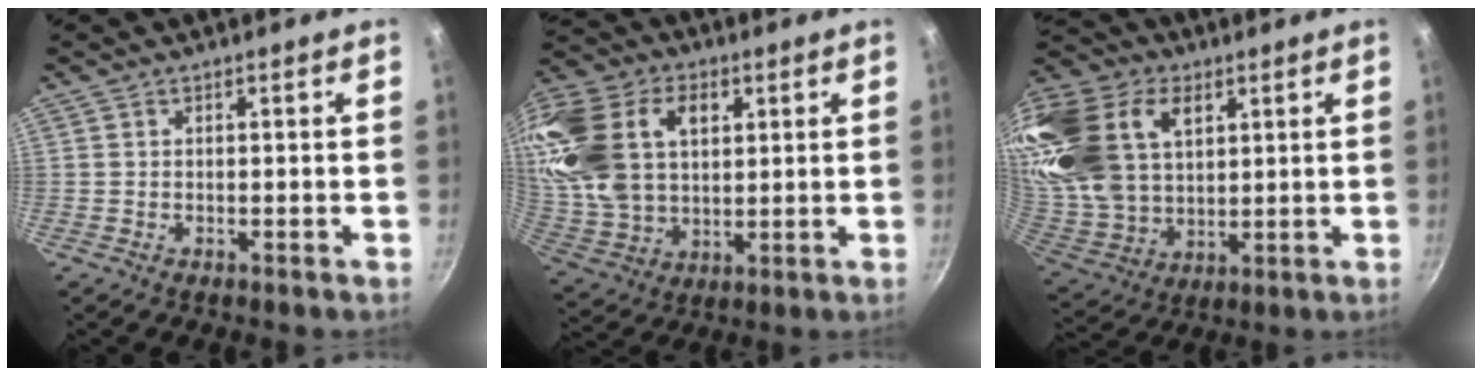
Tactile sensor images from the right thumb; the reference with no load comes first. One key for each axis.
{"total": 25.0, "fx": 7.6, "fy": 17.0, "fz": 16.7, "tx": -0.350, "ty": 0.007, "tz": 0.142}
{"total": 27.8, "fx": 10.7, "fy": 18.6, "fz": 17.6, "tx": -0.386, "ty": 0.007, "tz": 0.206}